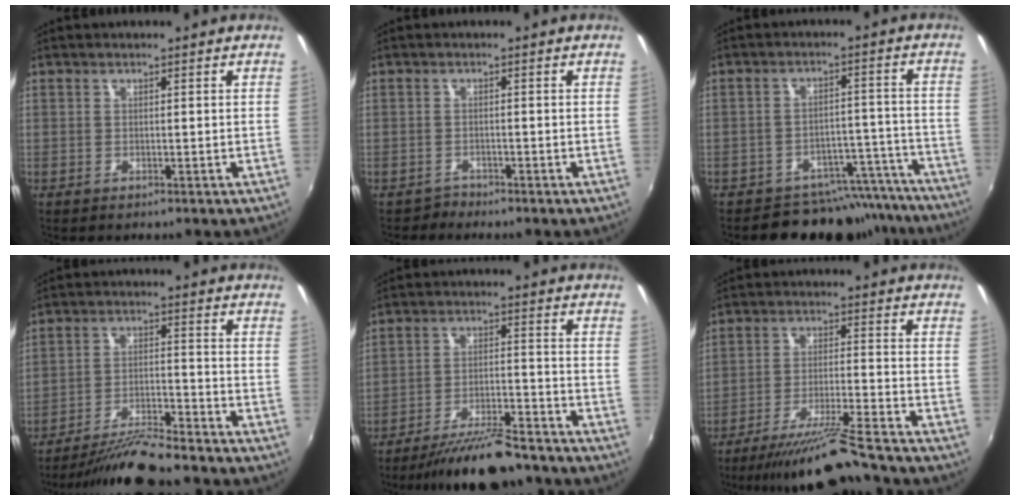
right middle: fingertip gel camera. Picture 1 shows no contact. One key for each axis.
{"total": 1.5, "fx": -1.3, "fy": 0.5, "fz": -0.5, "tx": 0.007, "ty": 0.004, "tz": -0.024}
{"total": 14.5, "fx": -13.0, "fy": 6.1, "fz": 1.5, "tx": -0.001, "ty": 0.056, "tz": -0.159}
{"total": 11.3, "fx": -10.4, "fy": 0.6, "fz": 4.4, "tx": -0.098, "ty": -0.011, "tz": -0.178}
{"total": 12.5, "fx": -11.0, "fy": 2.2, "fz": 5.5, "tx": -0.115, "ty": -0.009, "tz": -0.175}
{"total": 12.1, "fx": -10.9, "fy": -0.9, "fz": 5.2, "tx": -0.112, "ty": -0.016, "tz": -0.185}